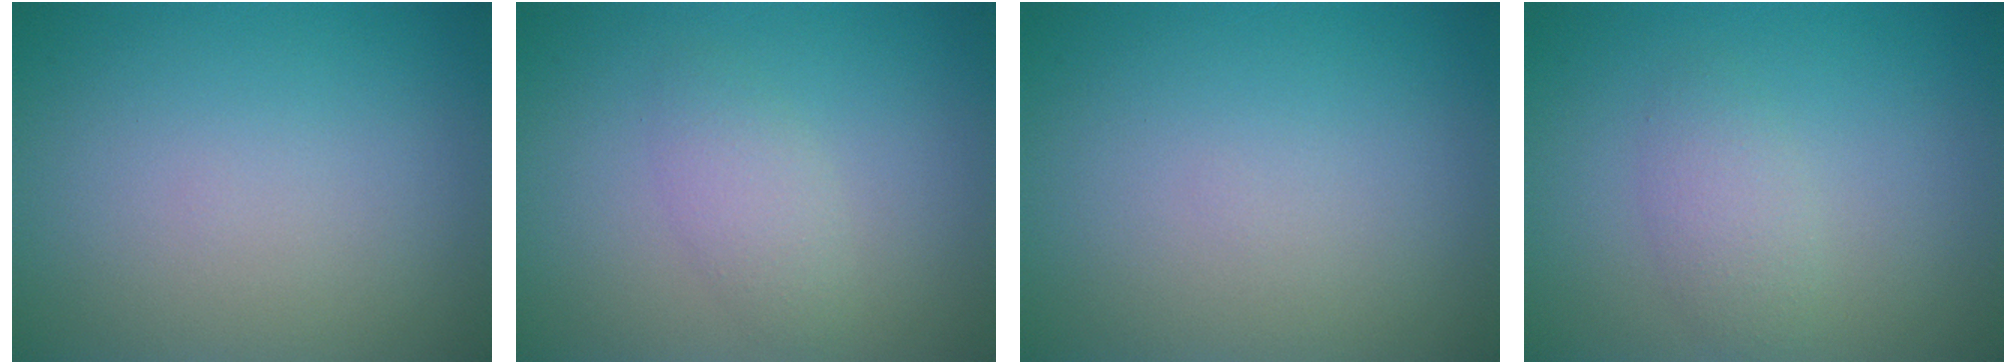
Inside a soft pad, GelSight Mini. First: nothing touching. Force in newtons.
{"total": 1.7, "press": 1.7, "slide": 0.1}
{"total": 0.0}
{"total": 1.9, "press": 1.9, "slide": 0.1}